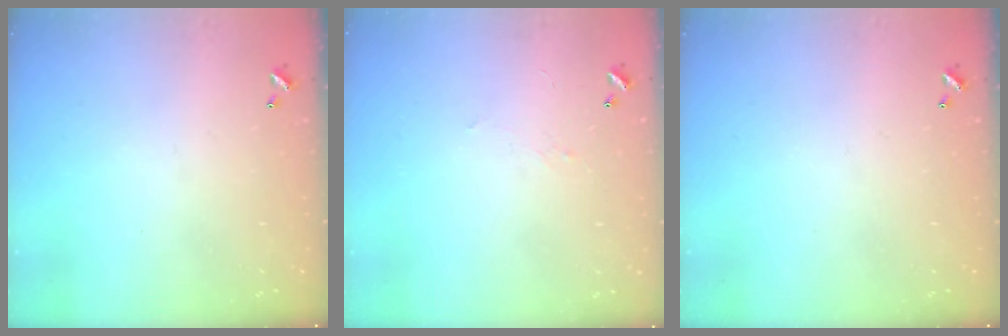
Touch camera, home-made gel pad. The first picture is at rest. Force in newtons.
{"total": 2.2, "press": 2.0, "slide": 0.8}
{"total": 0.0}